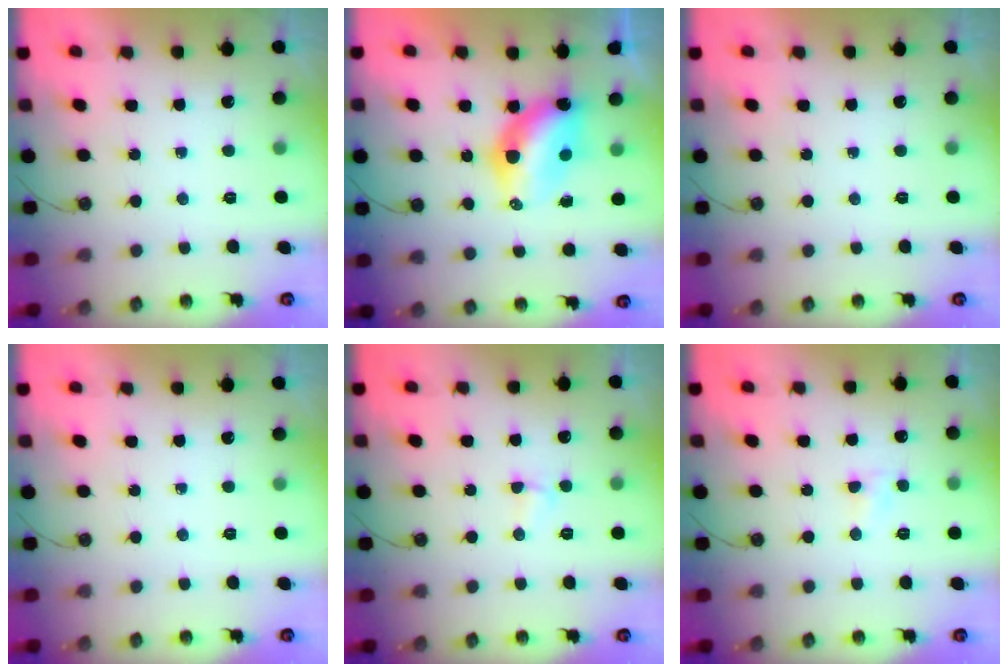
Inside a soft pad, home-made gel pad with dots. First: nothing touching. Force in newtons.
{"total": 9.6, "press": 9.5, "slide": 0.9}
{"total": 0.0}
{"total": 0.0}
{"total": 3.6, "press": 3.6, "slide": 0.5}
{"total": 3.8, "press": 3.8, "slide": 0.4}